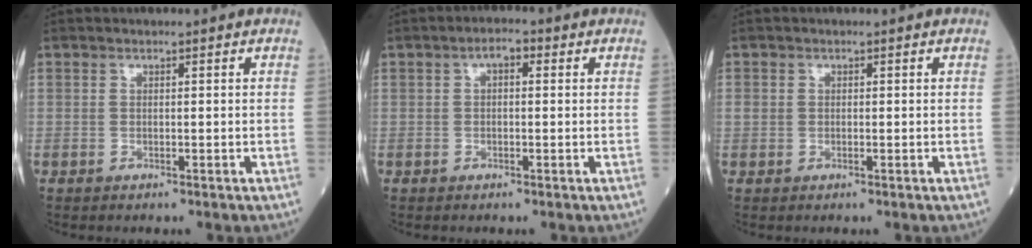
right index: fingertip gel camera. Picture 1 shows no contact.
{"total": 2.1, "force": [0.6, 0.9, 1.8], "torque": [-0.025, 0.007, 0.008]}
{"total": 0.9, "force": [0.1, 0.8, 0.4], "torque": [-0.010, 0.006, 0.006]}